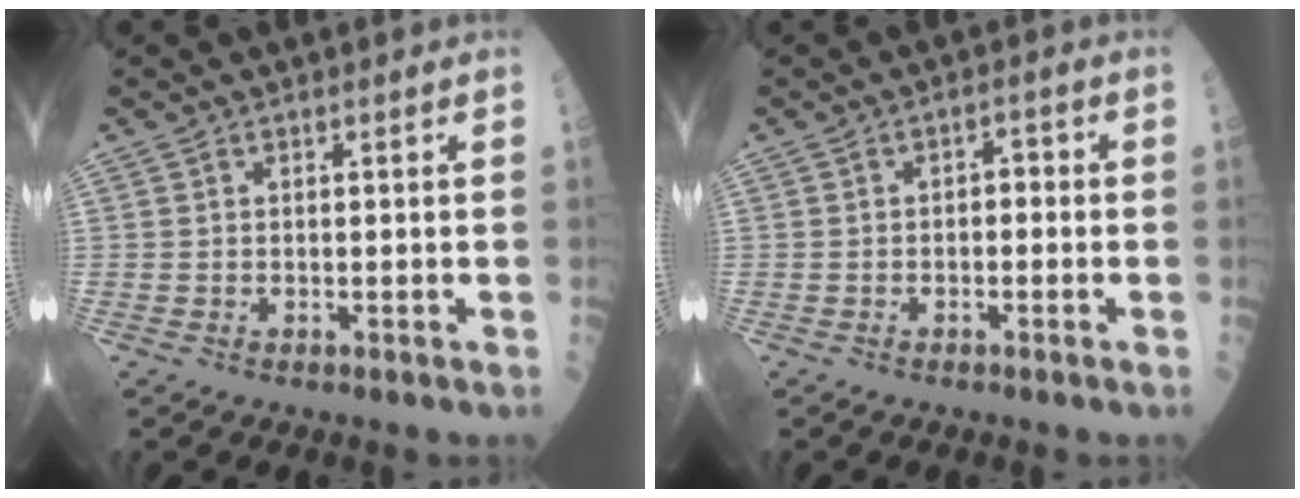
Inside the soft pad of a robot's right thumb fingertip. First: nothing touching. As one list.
[{"total": 2.3, "force": [-0.3, 1.5, 1.7], "torque": [-0.012, 0.012, -0.010]}]